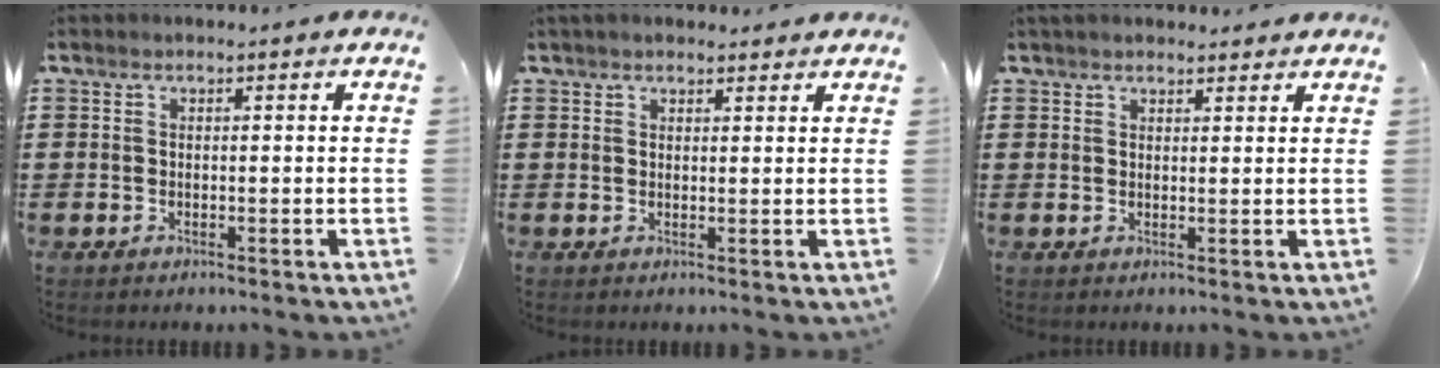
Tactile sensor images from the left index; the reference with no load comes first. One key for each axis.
{"total": 1.8, "fx": 1.7, "fy": 0.4, "fz": 0.5, "tx": -0.012, "ty": 0.002, "tz": 0.033}
{"total": 1.9, "fx": 1.8, "fy": 0.4, "fz": 0.4, "tx": -0.011, "ty": 0.003, "tz": 0.036}